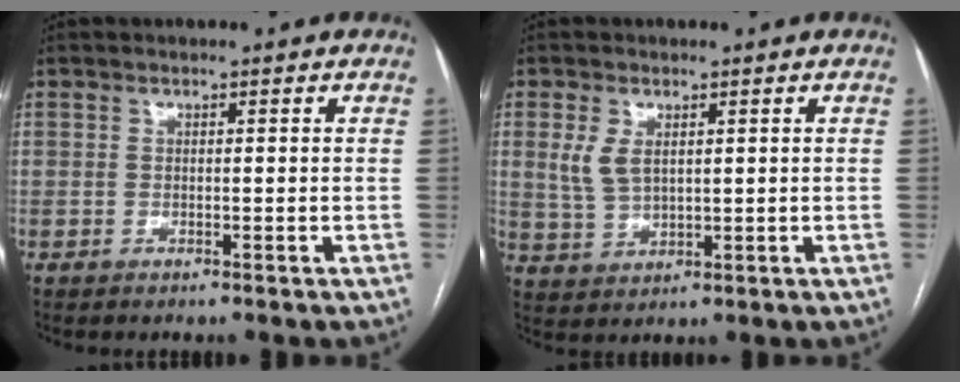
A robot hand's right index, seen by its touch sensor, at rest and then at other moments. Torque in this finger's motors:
{"motor_torque": [0.14, 0.04, 0.12, 0.03]}